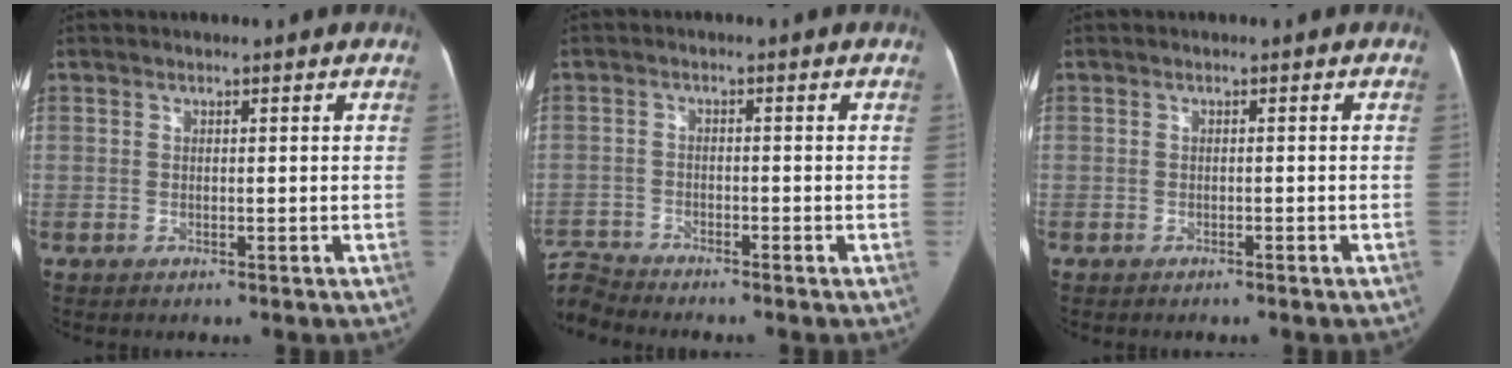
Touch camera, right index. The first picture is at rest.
{"total": 4.5, "force": [-4.4, -0.3, -0.8], "torque": [0.010, -0.010, -0.085]}
{"total": 1.3, "force": [-1.1, 0.1, 0.6], "torque": [-0.008, -0.002, -0.014]}